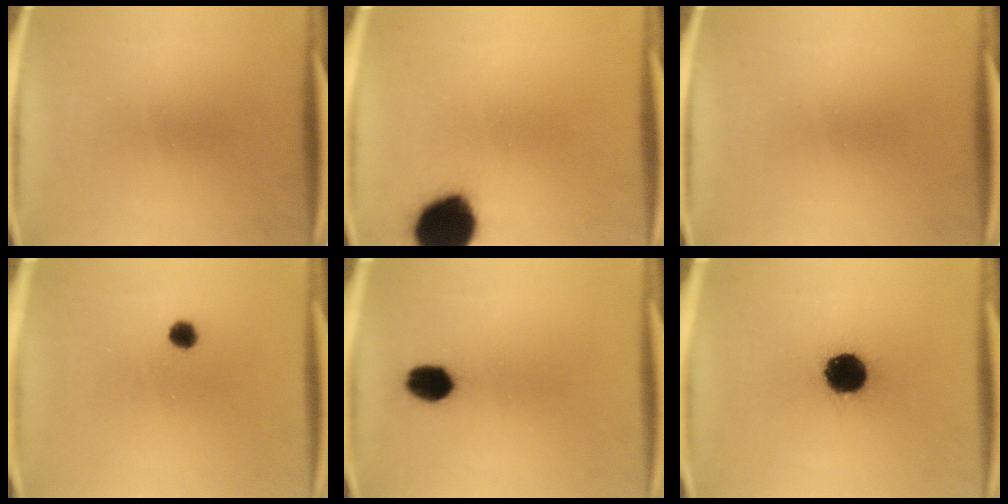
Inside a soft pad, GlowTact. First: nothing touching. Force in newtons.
{"total": 15.9}
{"total": 0.0}
{"total": 1.8}
{"total": 5.8}
{"total": 13.5}